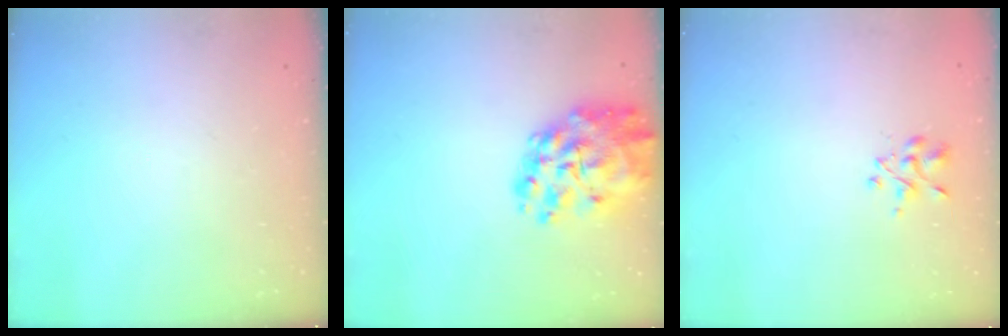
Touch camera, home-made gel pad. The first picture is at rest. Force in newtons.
{"total": 14.9, "press": 14.1, "slide": 4.7}
{"total": 2.1, "press": 1.8, "slide": 0.9}